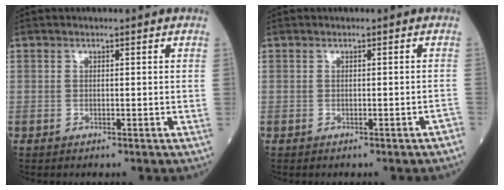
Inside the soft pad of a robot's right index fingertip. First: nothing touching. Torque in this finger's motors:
{"motor_torque": [-0.02, 0.02, 0.00, 0.00]}